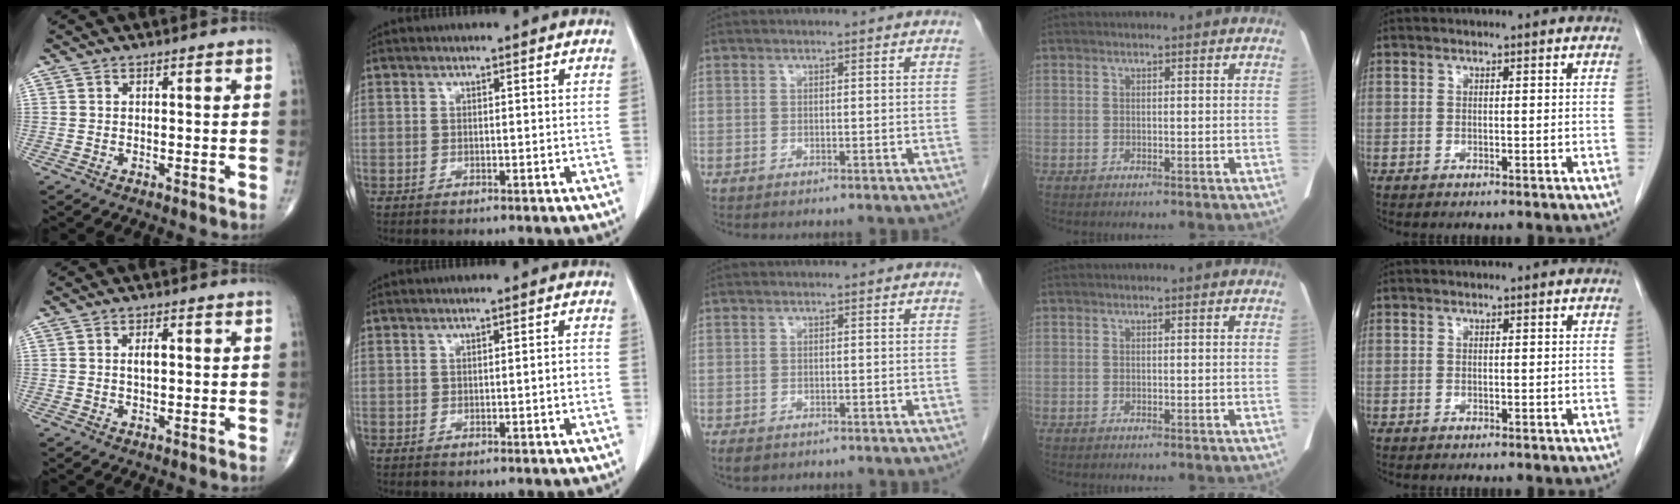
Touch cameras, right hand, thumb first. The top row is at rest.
{"thumb": {"total": 2.3, "force": [0.2, 1.0, 2.0], "torque": [-0.034, 0.002, 0.003]}, "index": {"total": 1.2, "force": [-0.3, 0.1, 1.1], "torque": [-0.016, 0.002, -0.001]}, "middle": {"total": 2.8, "force": [-2.0, 1.6, 1.2], "torque": [-0.022, -0.004, -0.024]}}